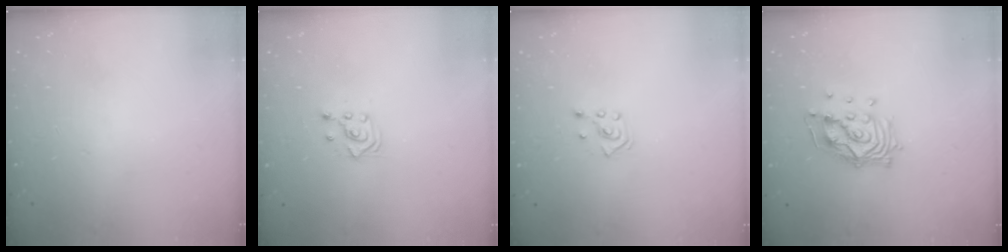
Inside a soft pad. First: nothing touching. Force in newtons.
{"total": 2.4, "press": 2.2, "slide": 0.8}
{"total": 2.8, "press": 2.7, "slide": 0.7}
{"total": 12.3, "press": 12.2, "slide": 1.7}